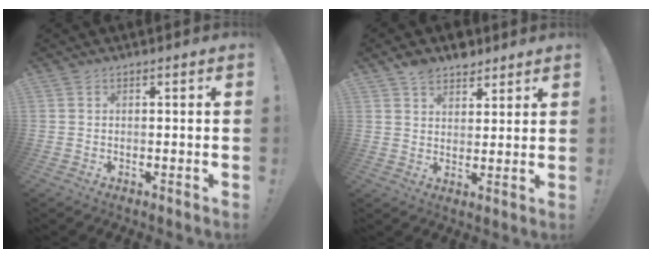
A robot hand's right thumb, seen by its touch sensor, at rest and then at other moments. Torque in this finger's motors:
{"motor_torque": [-0.60, 0.61, 0.53, 0.14, -0.01]}